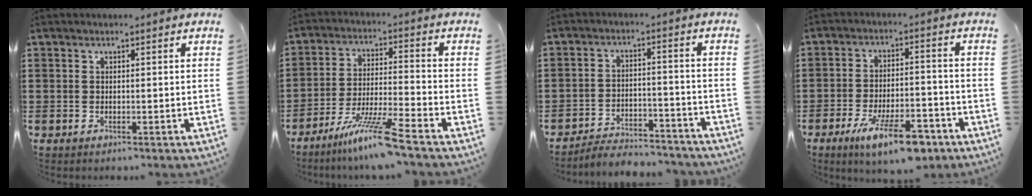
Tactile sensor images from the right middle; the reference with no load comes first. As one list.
[{"total": 9.1, "force": [-7.0, -0.3, 5.8], "torque": [-0.116, -0.014, -0.135]}, {"total": 4.6, "force": [-4.5, 0.7, 0.6], "torque": [-0.013, 0.007, -0.093]}, {"total": 9.9, "force": [-6.6, 2.5, 6.9], "torque": [-0.121, 0.009, -0.119]}]